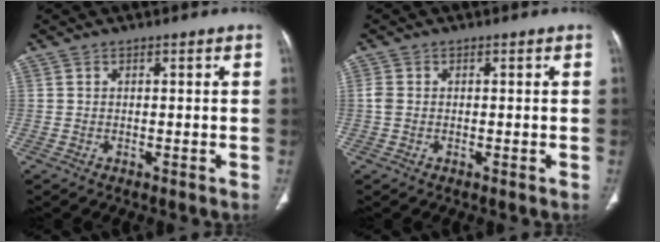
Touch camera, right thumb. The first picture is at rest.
{"total": 1.4, "force": [-0.1, 1.1, 0.9], "torque": [-0.023, -0.002, -0.006]}